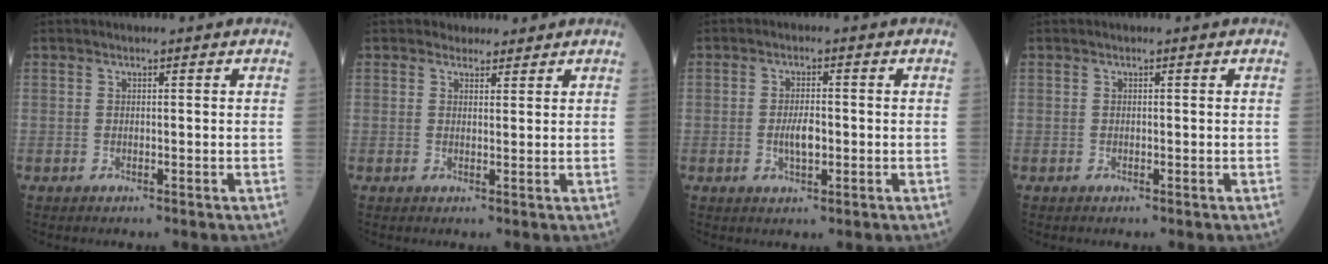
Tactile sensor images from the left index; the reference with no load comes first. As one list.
[{"total": 2.2, "force": [1.8, 1.2, 0.0], "torque": [0.002, 0.004, 0.025]}, {"total": 3.4, "force": [-0.6, 1.2, 3.1], "torque": [-0.062, 0.000, -0.010]}, {"total": 0.0}]